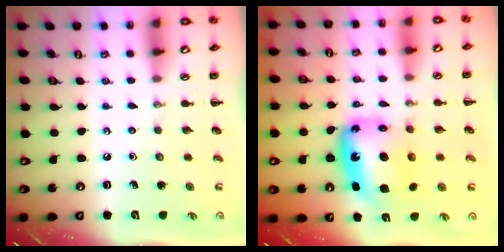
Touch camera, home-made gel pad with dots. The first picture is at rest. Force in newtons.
{"total": 11.7, "press": 11.2, "slide": 3.2}